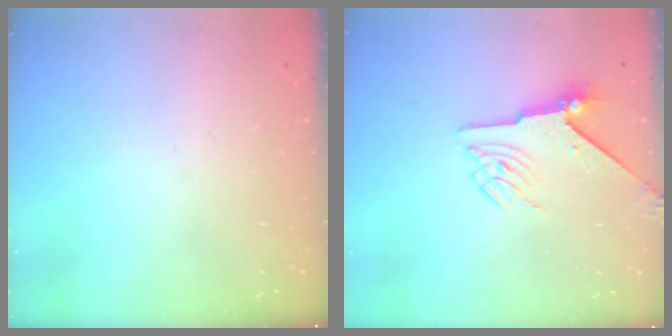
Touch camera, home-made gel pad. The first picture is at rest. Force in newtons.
{"total": 5.4, "press": 5.4, "slide": 0.8}